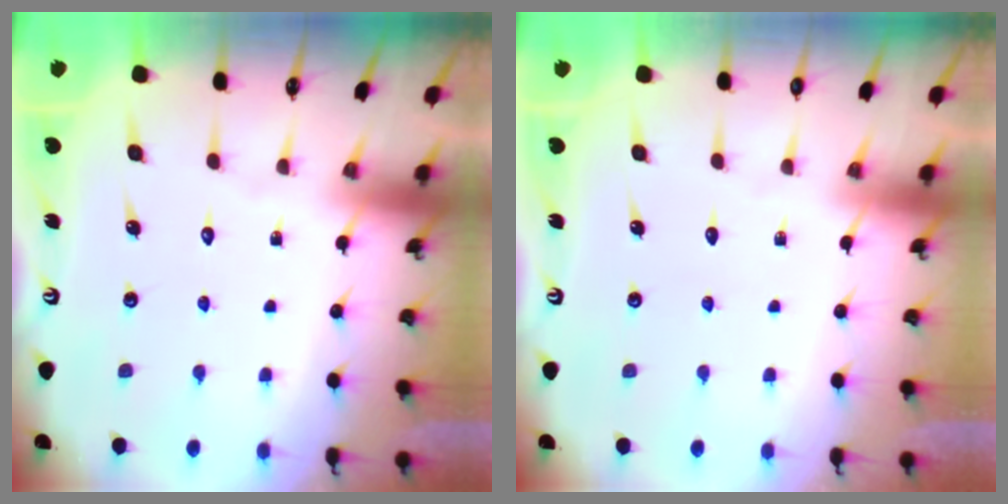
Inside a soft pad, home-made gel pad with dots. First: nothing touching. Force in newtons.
{"total": 0.0}